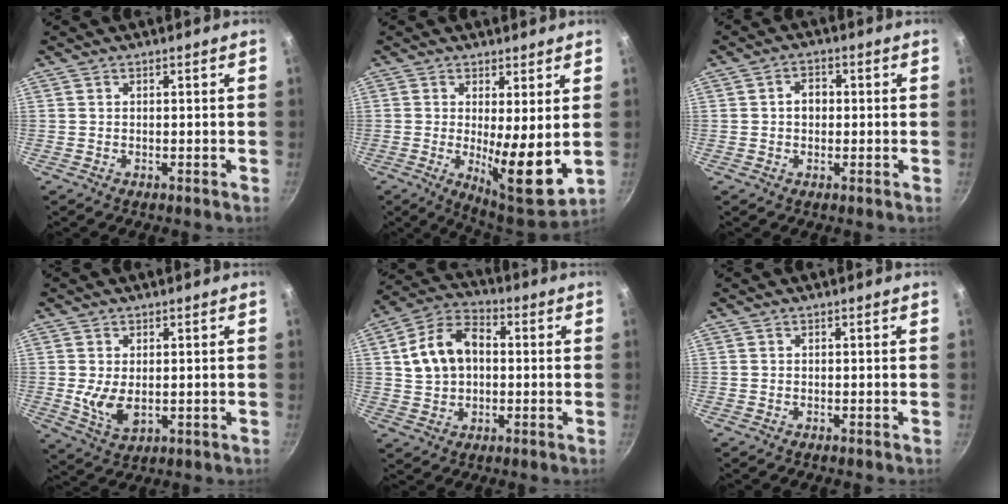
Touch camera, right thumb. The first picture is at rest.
{"total": 11.0, "force": [0.5, 2.9, 10.6], "torque": [-0.152, -0.038, 0.015]}
{"total": 3.5, "force": [0.2, 2.7, 2.1], "torque": [-0.015, 0.010, 0.000]}
{"total": 6.3, "force": [0.1, 3.7, 5.2], "torque": [-0.098, -0.017, 0.015]}
{"total": 12.4, "force": [1.5, 8.7, 8.7], "torque": [-0.138, 0.026, 0.017]}
{"total": 0.0}